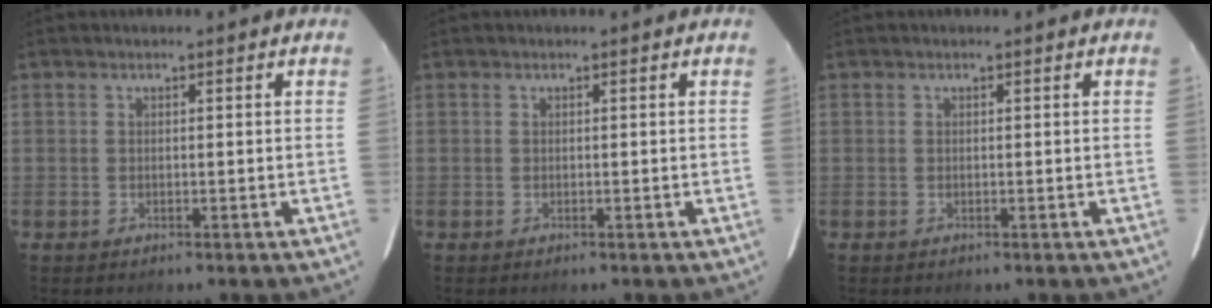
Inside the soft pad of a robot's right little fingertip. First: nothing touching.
{"total": 0.0}
{"total": 0.0}